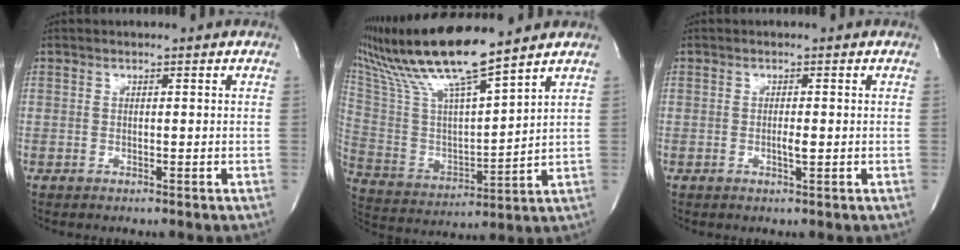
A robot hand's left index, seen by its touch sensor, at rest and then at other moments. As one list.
[{"total": 16.4, "force": [13.7, -0.1, 8.9], "torque": [-0.181, 0.002, 0.263]}, {"total": 1.1, "force": [-0.2, 0.0, 1.1], "torque": [-0.024, -0.003, -0.004]}]